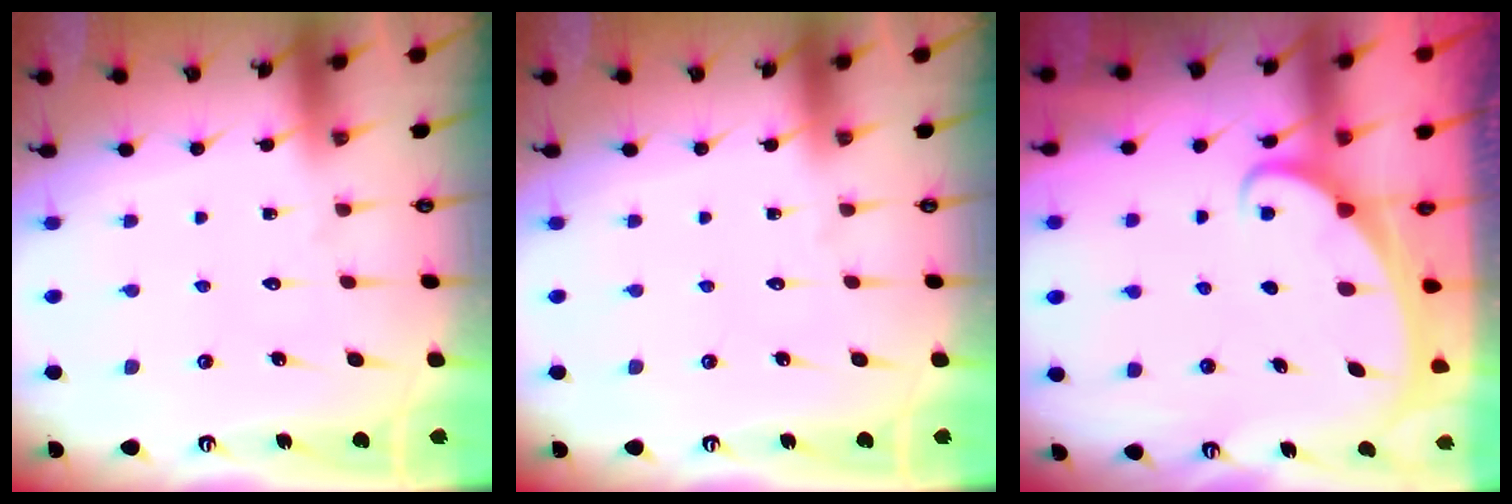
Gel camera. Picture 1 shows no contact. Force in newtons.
{"total": 0.0}
{"total": 2.0, "press": 2.0, "slide": 0.2}